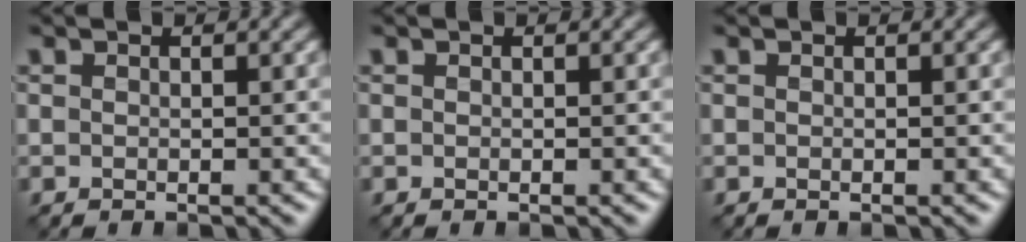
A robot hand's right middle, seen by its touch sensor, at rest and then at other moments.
{"total": 0.0}
{"total": 0.0}